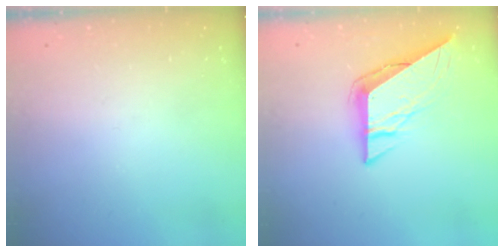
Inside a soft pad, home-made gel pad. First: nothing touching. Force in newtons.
{"total": 9.4, "press": 9.3, "slide": 0.7}